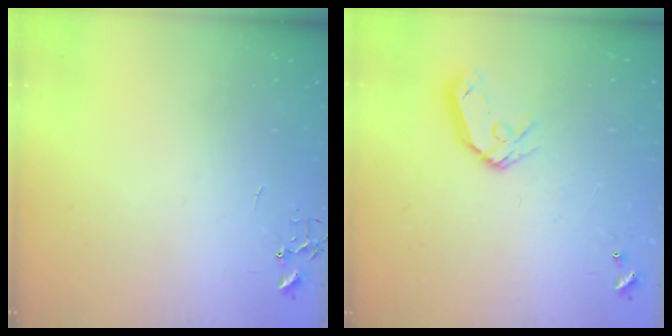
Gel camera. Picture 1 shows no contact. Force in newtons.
{"total": 10.4, "press": 10.2, "slide": 1.6}